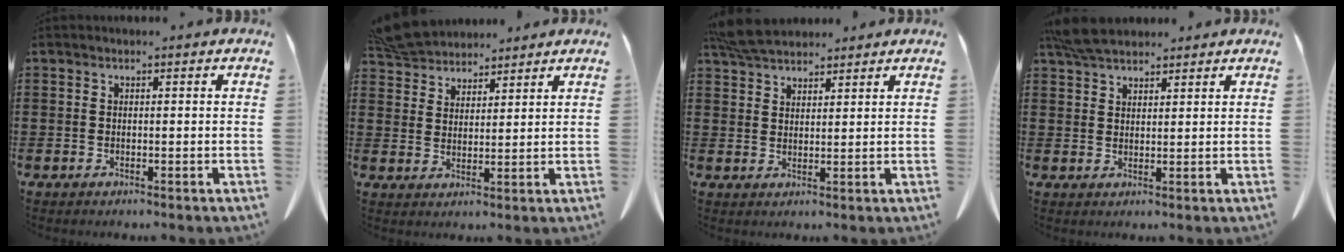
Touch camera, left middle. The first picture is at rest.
{"total": 6.6, "force": [6.2, 1.9, 1.3], "torque": [-0.050, -0.014, 0.120]}
{"total": 5.3, "force": [4.9, 1.3, 1.7], "torque": [-0.046, -0.006, 0.094]}
{"total": 5.2, "force": [4.5, 1.5, 2.1], "torque": [-0.053, -0.005, 0.087]}